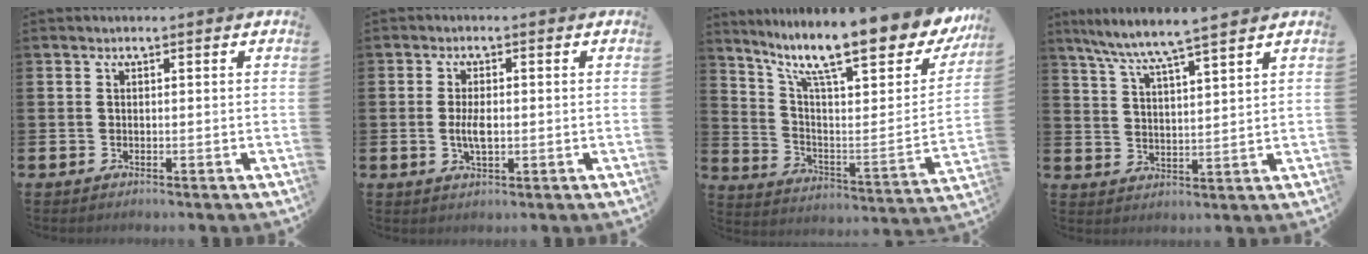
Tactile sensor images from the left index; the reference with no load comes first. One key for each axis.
{"total": 3.3, "fx": -0.1, "fy": 1.5, "fz": 3.0, "tx": -0.047, "ty": 0.000, "tz": -0.005}
{"total": 14.4, "fx": 11.1, "fy": 3.9, "fz": 8.3, "tx": -0.166, "ty": -0.084, "tz": 0.180}
{"total": 6.5, "fx": 6.1, "fy": -0.6, "fz": 2.2, "tx": -0.067, "ty": -0.033, "tz": 0.106}